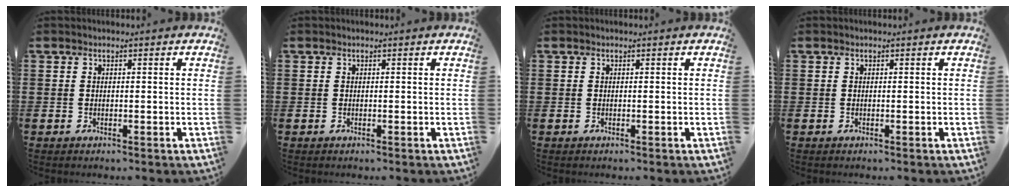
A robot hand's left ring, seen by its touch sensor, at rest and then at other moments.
{"total": 0.0}
{"total": 0.0}
{"total": 0.0}